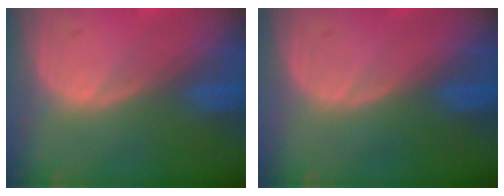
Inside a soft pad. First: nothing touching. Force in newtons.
{"total": 0.0}